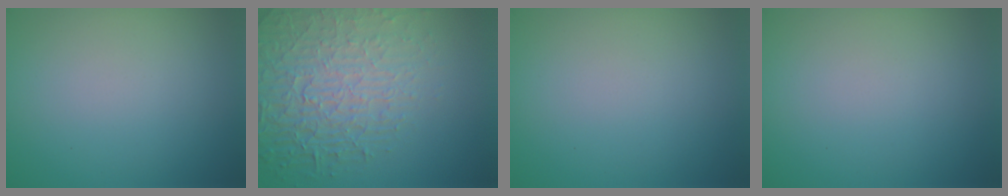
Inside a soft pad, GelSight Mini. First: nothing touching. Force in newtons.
{"total": 6.5, "press": 5.3, "slide": 3.7}
{"total": 0.0}
{"total": 0.0}